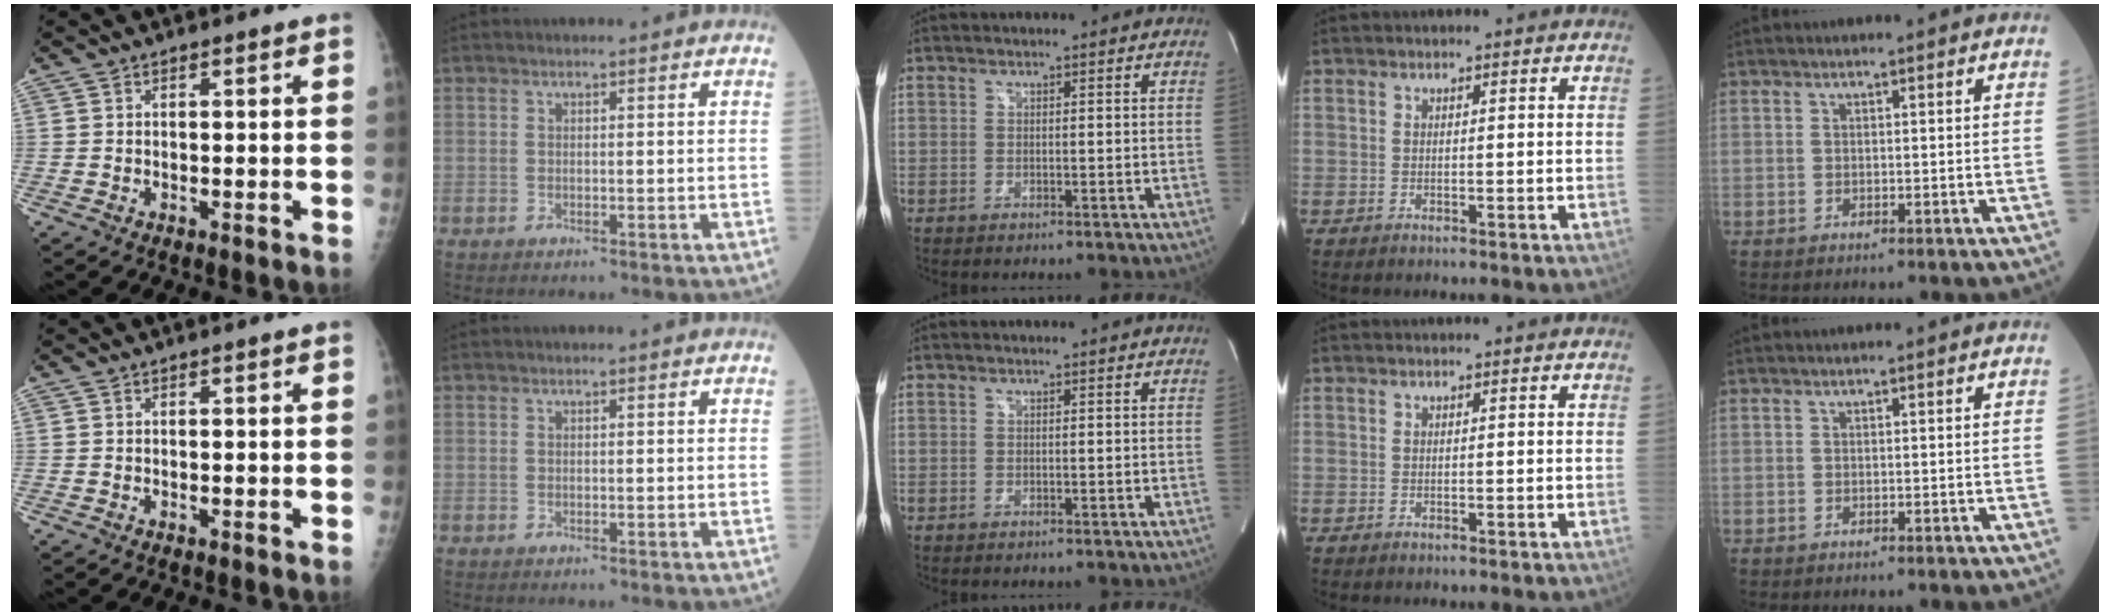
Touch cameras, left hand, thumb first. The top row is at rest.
{}